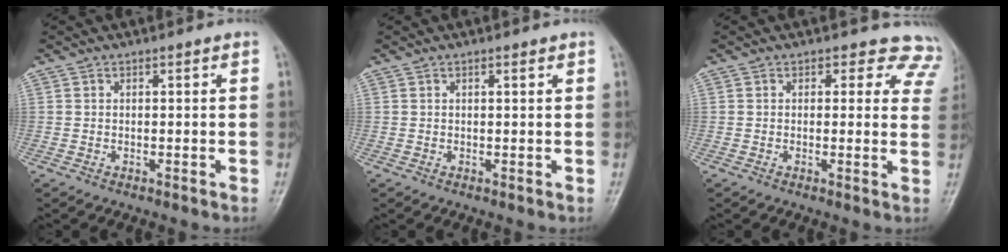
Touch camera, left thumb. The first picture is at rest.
{"total": 0.6, "force": [0.3, 0.1, 0.5], "torque": [-0.008, 0.002, 0.003]}
{"total": 7.5, "force": [6.1, 4.3, 0.7], "torque": [0.052, -0.019, 0.030]}